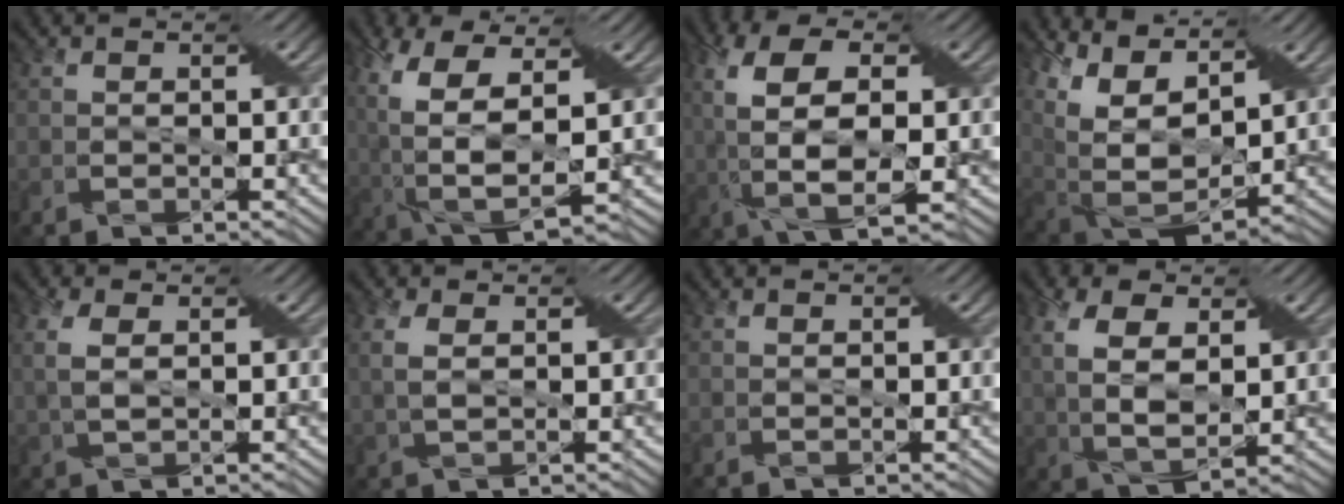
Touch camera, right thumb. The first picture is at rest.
{"total": 13.3, "force": [1.7, 6.7, 11.4], "torque": [-0.272, -0.013, 0.035]}
{"total": 11.9, "force": [0.2, 5.9, 10.3], "torque": [-0.233, 0.005, -0.002]}
{"total": 14.7, "force": [6.8, 7.9, 10.4], "torque": [-0.262, 0.035, 0.139]}
{"total": 3.5, "force": [0.9, 1.5, 3.0], "torque": [-0.082, 0.007, 0.019]}
{"total": 3.0, "force": [0.8, 1.4, 2.5], "torque": [-0.070, 0.006, 0.018]}
{"total": 0.0}
{"total": 8.4, "force": [2.6, 4.5, 6.6], "torque": [-0.161, 0.002, 0.048]}